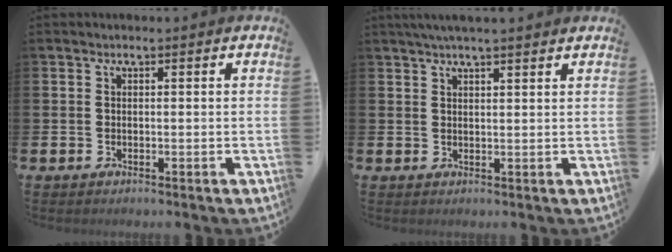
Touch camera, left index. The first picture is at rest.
{"total": 3.1, "force": [2.9, 0.0, 1.2], "torque": [-0.029, -0.003, 0.052]}